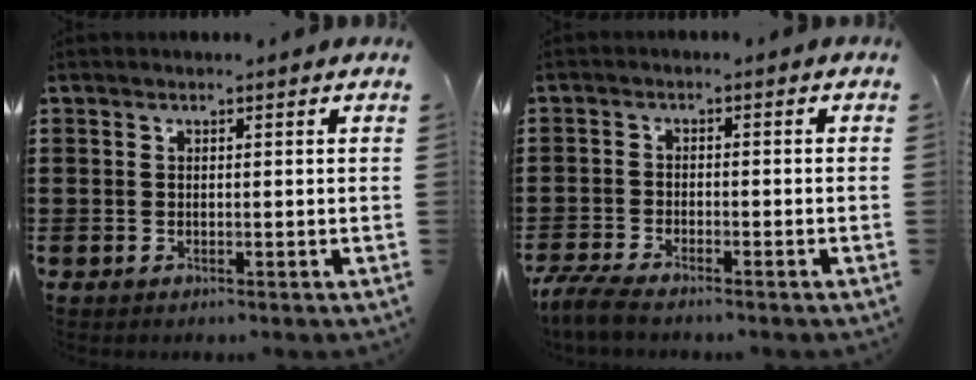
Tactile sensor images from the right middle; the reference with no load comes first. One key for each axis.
{"total": 3.8, "fx": -3.5, "fy": 0.3, "fz": 1.3, "tx": -0.044, "ty": -0.009, "tz": -0.076}